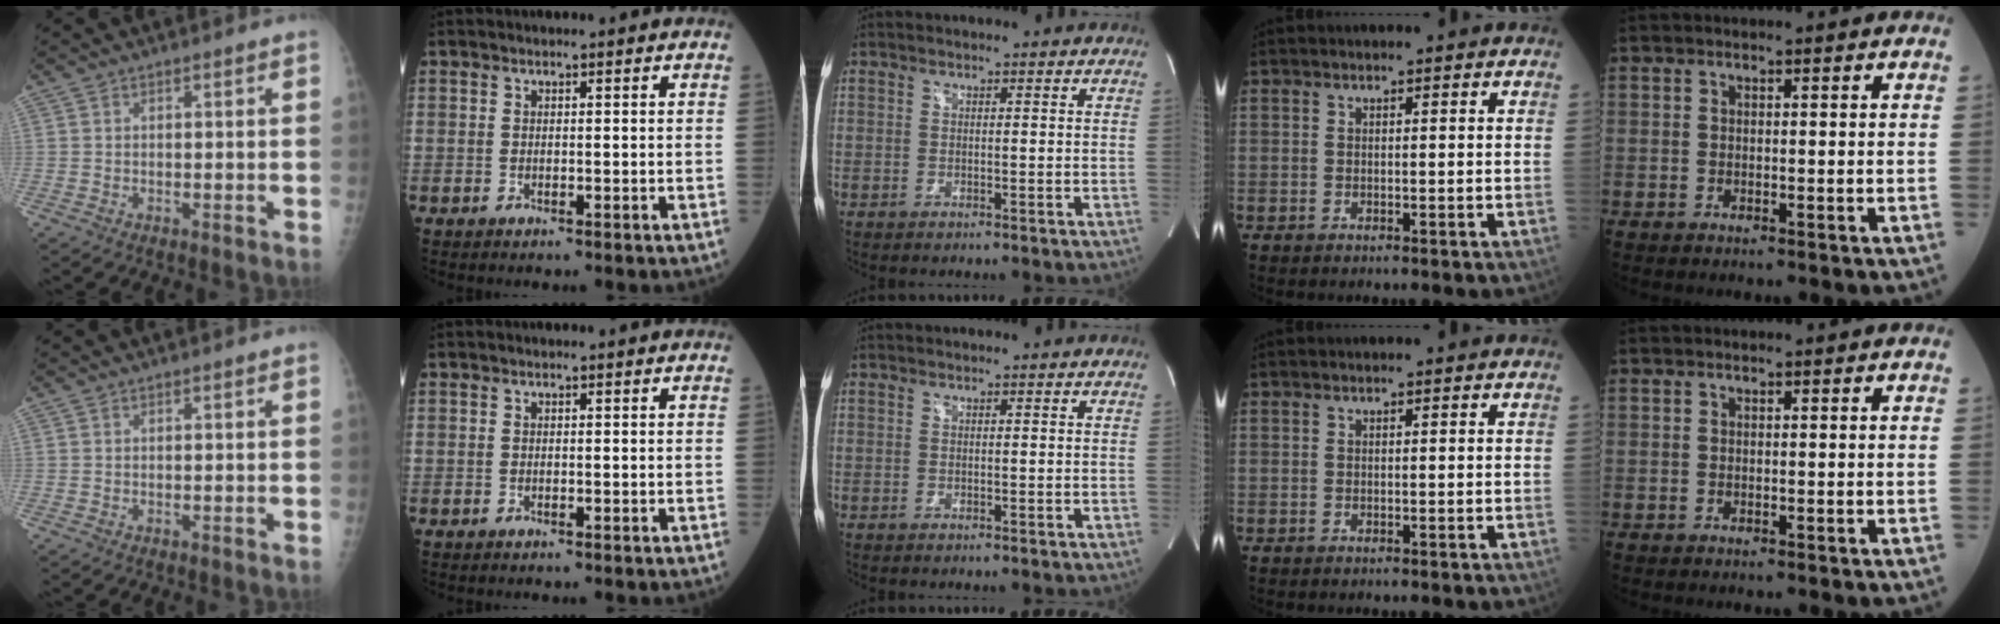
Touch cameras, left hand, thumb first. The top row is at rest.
{}